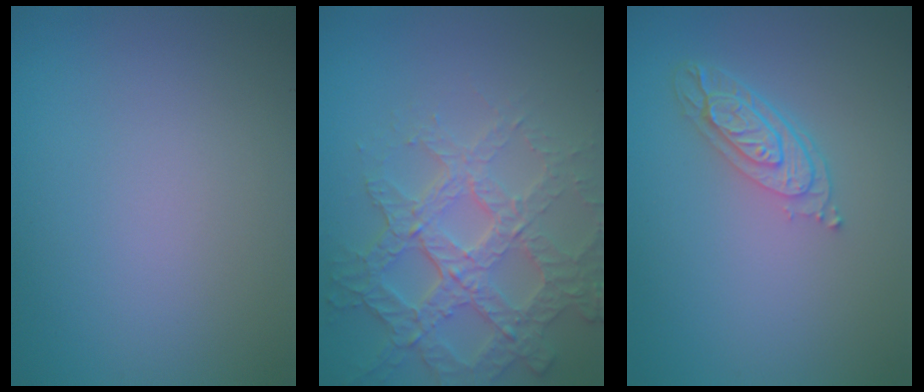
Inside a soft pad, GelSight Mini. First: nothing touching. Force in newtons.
{"total": 5.8, "press": 4.9, "slide": 3.1}
{"total": 3.8, "press": 2.9, "slide": 2.4}